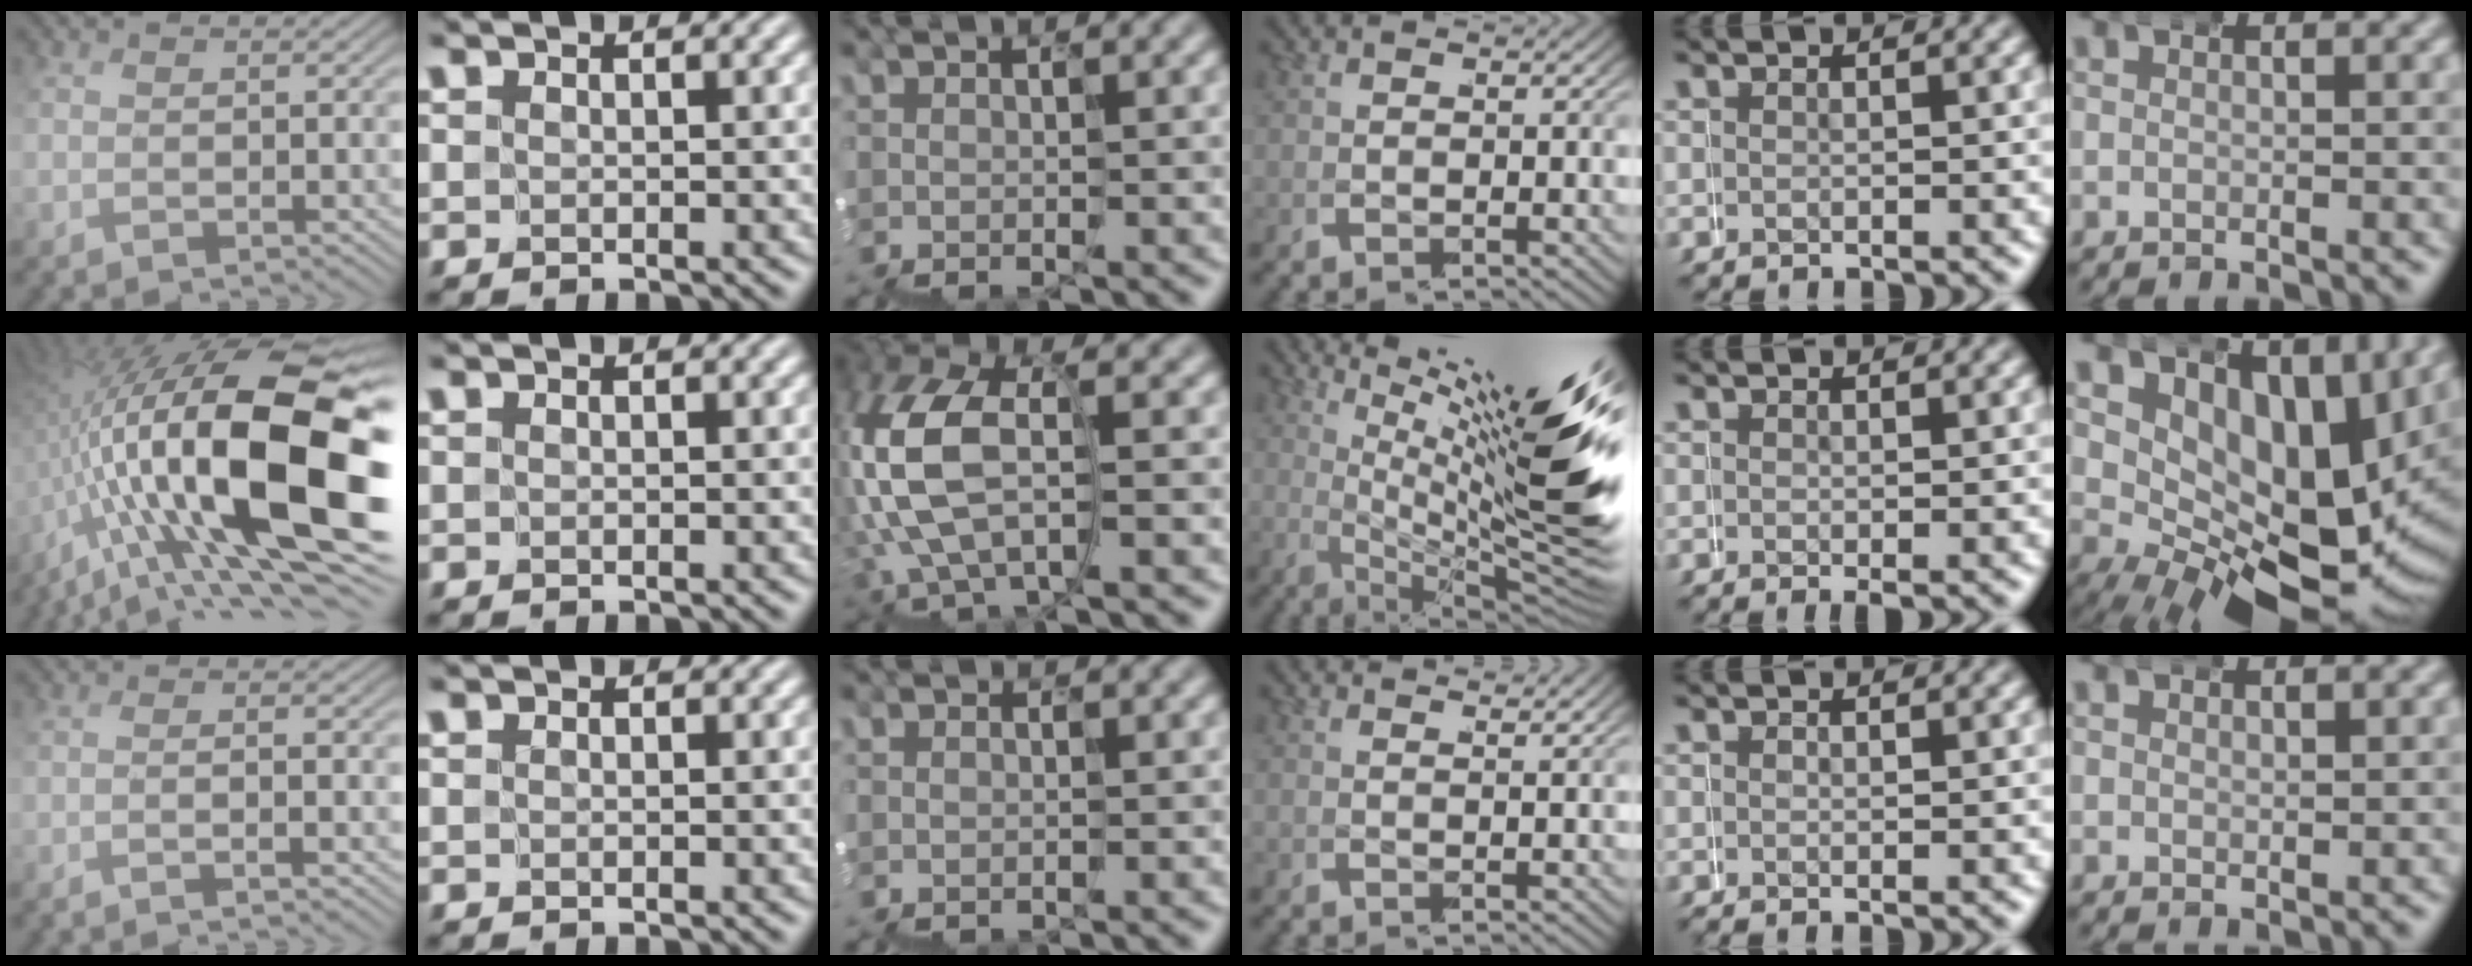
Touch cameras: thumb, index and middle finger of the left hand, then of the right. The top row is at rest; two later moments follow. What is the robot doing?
{"motion": "wrap", "object": "duck tape"}